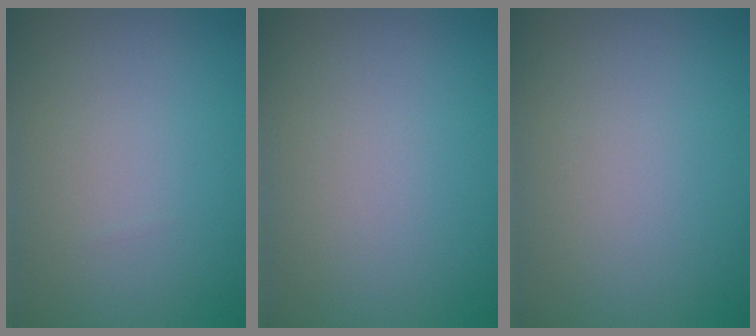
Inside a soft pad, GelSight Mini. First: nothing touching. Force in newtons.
{"total": 0.0}
{"total": 0.0}